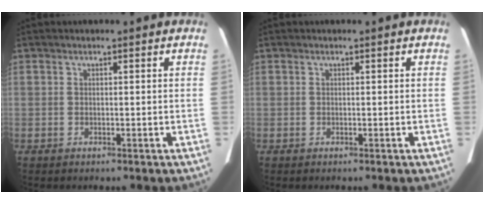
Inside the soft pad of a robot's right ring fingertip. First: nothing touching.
{"total": 0.0}